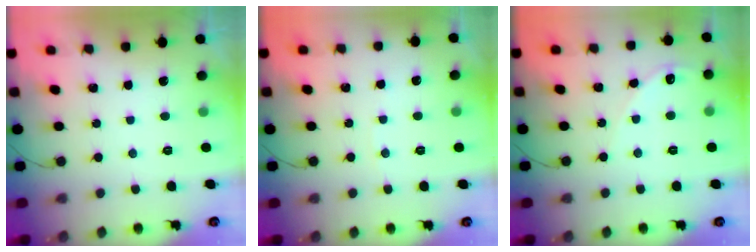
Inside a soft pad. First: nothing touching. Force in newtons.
{"total": 1.6, "press": 1.6, "slide": 0.2}
{"total": 4.8, "press": 4.8, "slide": 0.6}